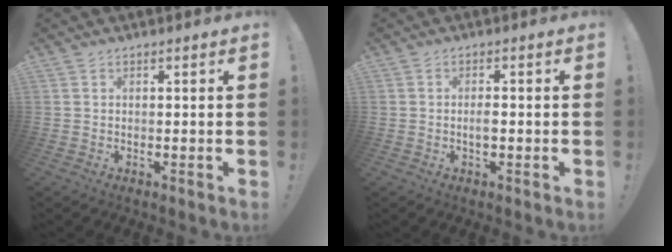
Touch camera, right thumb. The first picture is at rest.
{"total": 2.3, "force": [-0.8, 0.9, 2.0], "torque": [-0.035, 0.006, -0.015]}